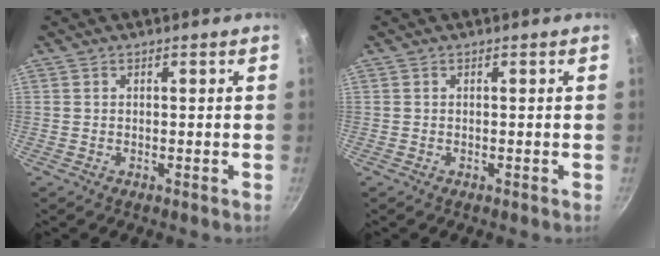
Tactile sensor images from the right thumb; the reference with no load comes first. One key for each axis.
{"total": 0.0}